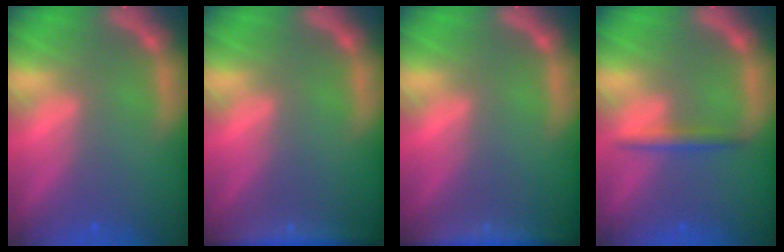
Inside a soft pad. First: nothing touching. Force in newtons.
{"total": 4.4}
{"total": 5.0}
{"total": 1.9}